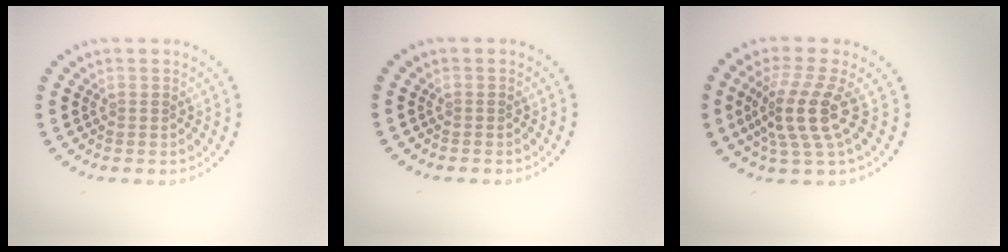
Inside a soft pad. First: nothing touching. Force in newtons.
{"total": 0.0}
{"total": 4.4, "press": 3.2, "slide": 2.9}